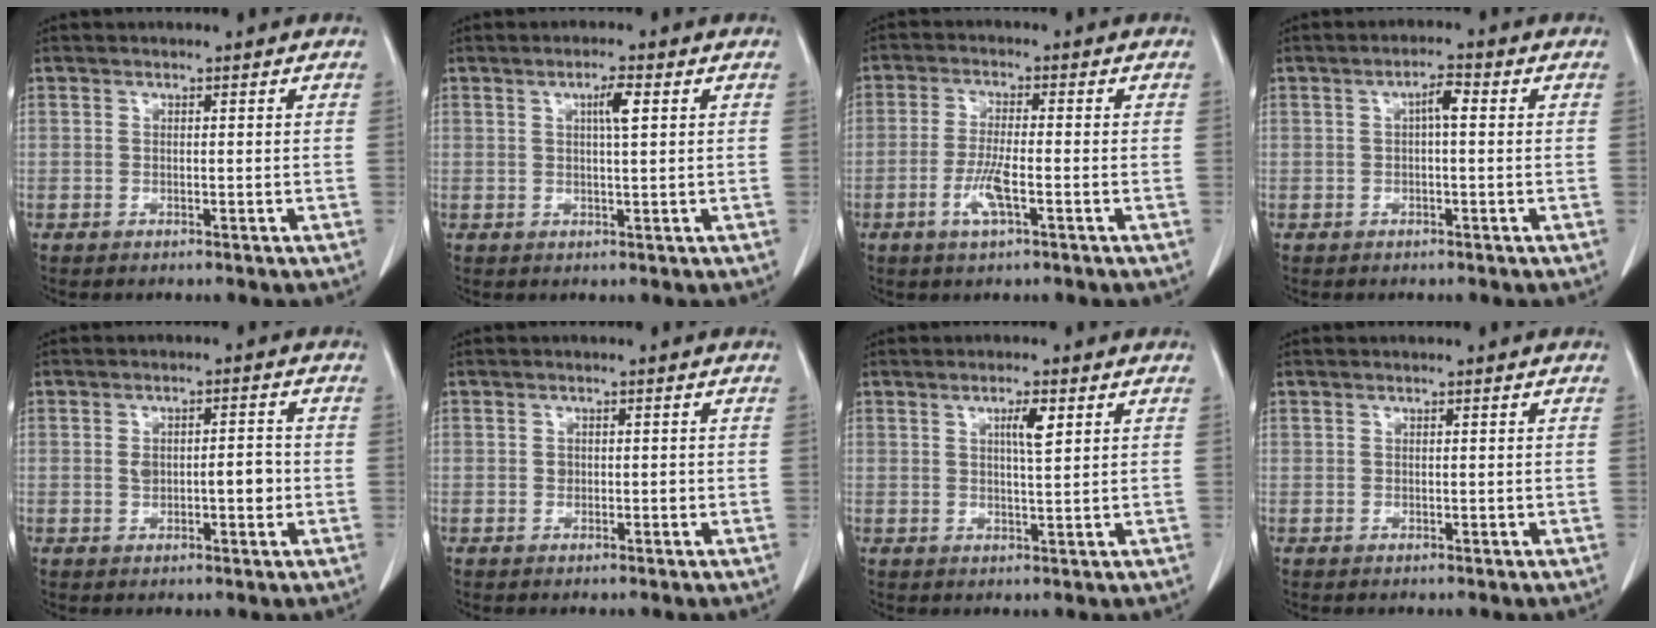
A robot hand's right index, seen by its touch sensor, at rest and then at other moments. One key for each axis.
{"total": 3.0, "fx": 1.0, "fy": 0.1, "fz": 2.9, "tx": -0.049, "ty": 0.000, "tz": 0.016}
{"total": 5.1, "fx": -1.9, "fy": 0.8, "fz": 4.7, "tx": -0.096, "ty": -0.006, "tz": -0.037}
{"total": 2.6, "fx": 0.3, "fy": 0.5, "fz": 2.6, "tx": -0.044, "ty": 0.005, "tz": 0.005}
{"total": 4.8, "fx": -0.4, "fy": 2.0, "fz": 4.4, "tx": -0.075, "ty": 0.009, "tz": 0.001}
{"total": 1.3, "fx": -0.1, "fy": 1.0, "fz": 0.8, "tx": -0.013, "ty": 0.002, "tz": 0.000}
{"total": 3.5, "fx": 1.4, "fy": 0.3, "fz": 3.1, "tx": -0.053, "ty": -0.001, "tz": 0.023}
{"total": 0.0}